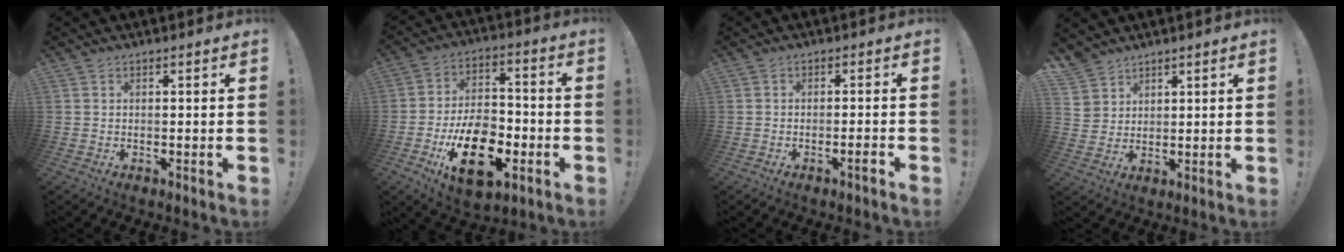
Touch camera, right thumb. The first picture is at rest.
{"total": 19.9, "force": [-7.8, 11.5, 14.2], "torque": [-0.232, 0.050, -0.122]}
{"total": 4.1, "force": [-2.3, 0.2, 3.3], "torque": [-0.051, 0.006, -0.038]}
{"total": 5.1, "force": [3.8, 3.4, 0.3], "torque": [-0.016, -0.029, 0.076]}